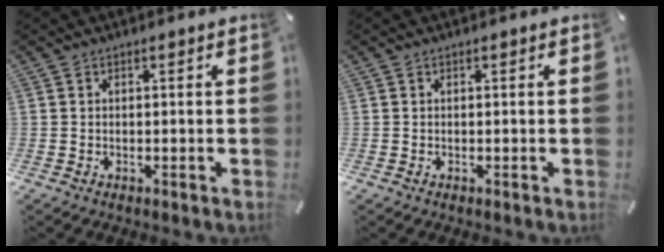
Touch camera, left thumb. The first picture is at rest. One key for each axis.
{"total": 0.0}